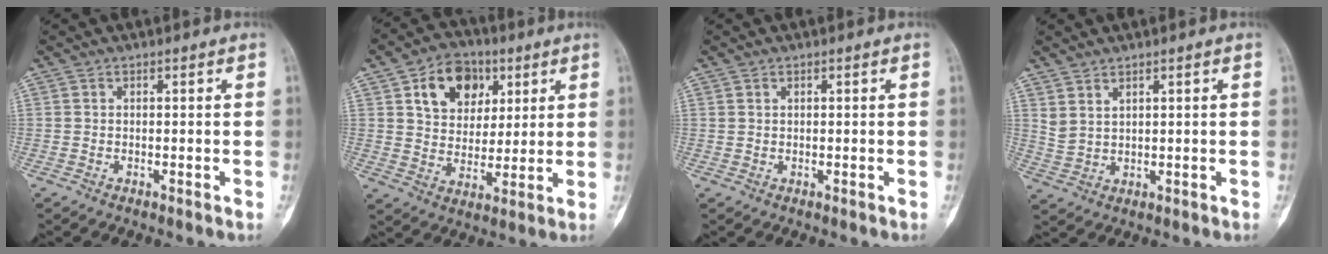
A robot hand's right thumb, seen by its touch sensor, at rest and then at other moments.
{"total": 13.0, "force": [5.5, 9.4, 7.2], "torque": [-0.073, -0.014, 0.093]}
{"total": 0.9, "force": [0.7, 0.5, 0.3], "torque": [0.002, -0.002, 0.011]}
{"total": 3.7, "force": [2.6, 1.6, 2.1], "torque": [-0.035, -0.018, 0.061]}